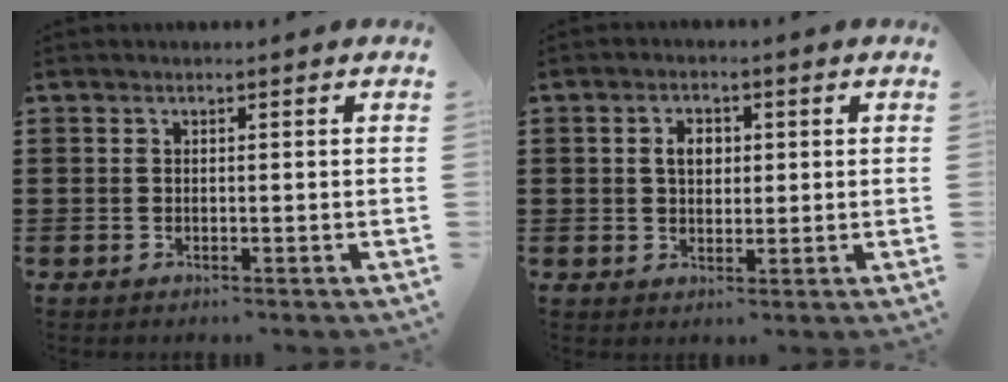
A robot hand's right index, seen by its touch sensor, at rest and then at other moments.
{"total": 3.3, "force": [0.5, 2.3, 2.3], "torque": [-0.051, 0.011, 0.007]}